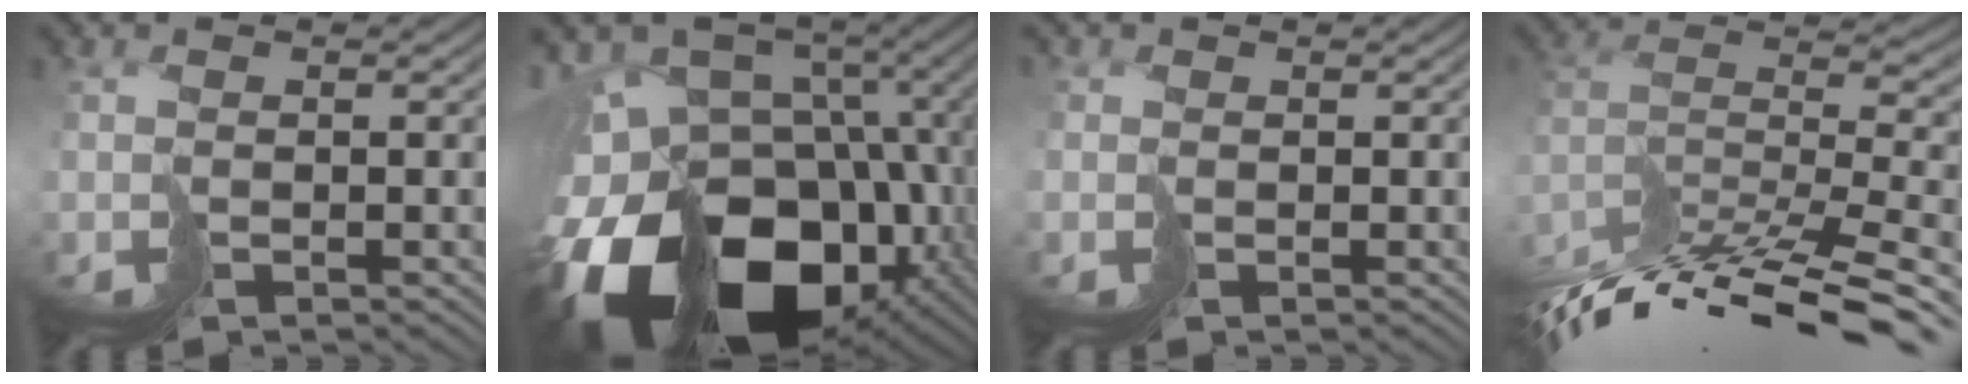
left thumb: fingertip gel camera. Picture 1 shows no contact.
{"total": 20.9, "force": [-8.4, 14.8, 12.2], "torque": [-0.255, -0.047, -0.093]}
{"total": 0.6, "force": [-0.2, 0.4, -0.4], "torque": [0.012, 0.003, -0.001]}
{"total": 14.0, "force": [-10.0, 4.3, 8.8], "torque": [-0.204, 0.007, -0.165]}